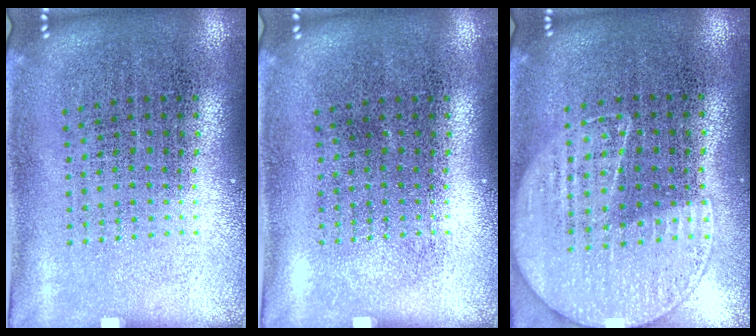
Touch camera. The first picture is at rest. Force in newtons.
{"total": 0.0}
{"total": 1.1, "press": 1.0, "slide": 0.6}